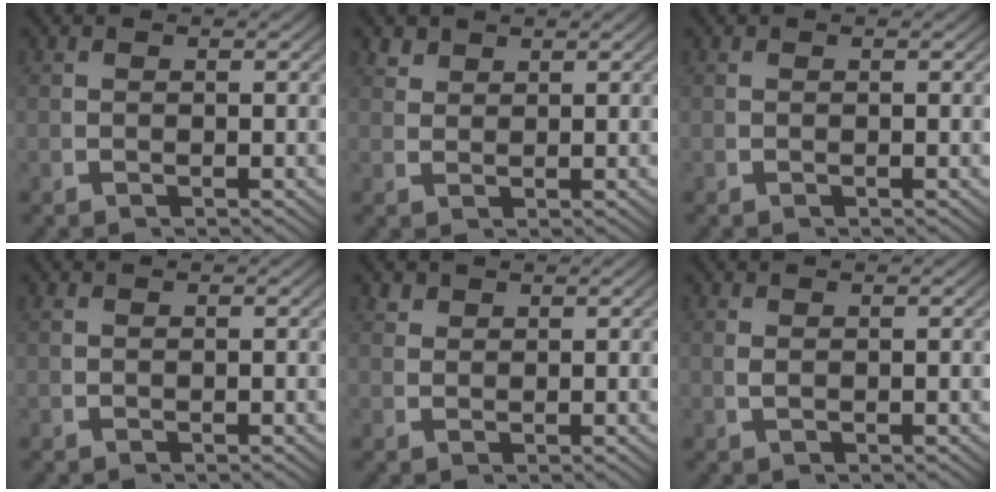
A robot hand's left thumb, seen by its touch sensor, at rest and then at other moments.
{"total": 1.8, "force": [1.7, 0.4, 0.4], "torque": [-0.001, 0.000, 0.040]}
{"total": 0.0}
{"total": 0.0}
{"total": 1.4, "force": [1.3, 0.4, 0.3], "torque": [-0.002, -0.001, 0.032]}
{"total": 0.6, "force": [0.4, 0.0, 0.4], "torque": [-0.016, -0.006, 0.016]}